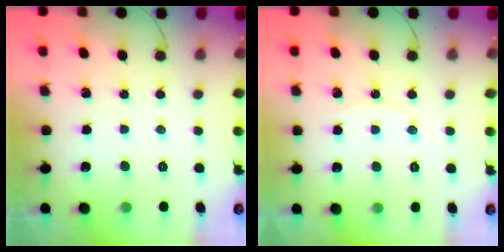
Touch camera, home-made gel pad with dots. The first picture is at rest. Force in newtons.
{"total": 4.8, "press": 4.1, "slide": 2.5}